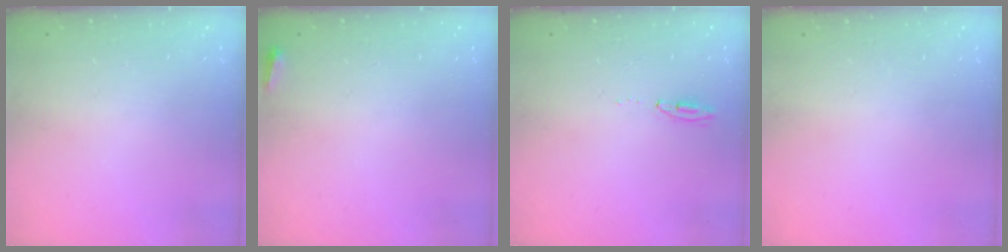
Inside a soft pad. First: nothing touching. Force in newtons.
{"total": 2.7, "press": 2.6, "slide": 0.9}
{"total": 3.4, "press": 2.9, "slide": 1.7}
{"total": 0.0}